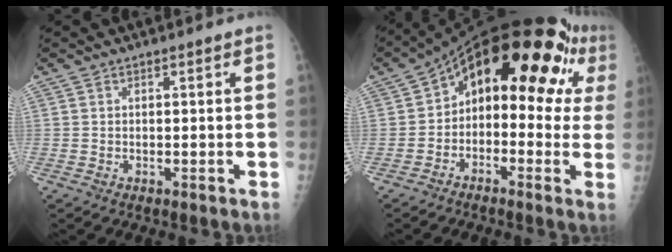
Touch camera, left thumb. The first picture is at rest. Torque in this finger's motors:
{"motor_torque": [0.10, 2.16, 1.54, -1.23, 0.23]}